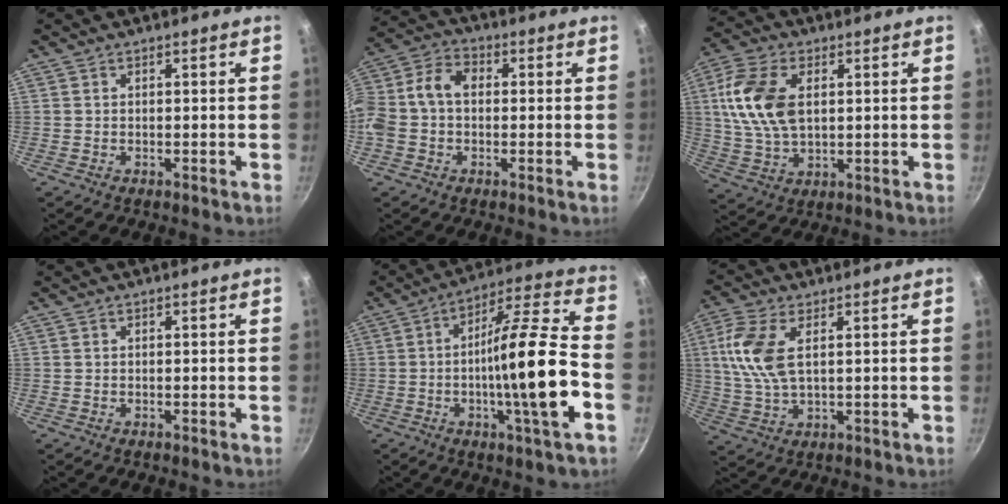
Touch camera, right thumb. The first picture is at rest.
{"total": 11.6, "force": [-0.2, 8.4, 7.9], "torque": [-0.148, 0.041, -0.025]}
{"total": 13.7, "force": [2.7, 8.2, 10.6], "torque": [-0.200, -0.001, 0.050]}
{"total": 0.0}
{"total": 18.9, "force": [-4.3, 2.2, 18.3], "torque": [-0.283, 0.035, -0.076]}
{"total": 9.9, "force": [2.5, 4.8, 8.3], "torque": [-0.178, 0.004, 0.049]}